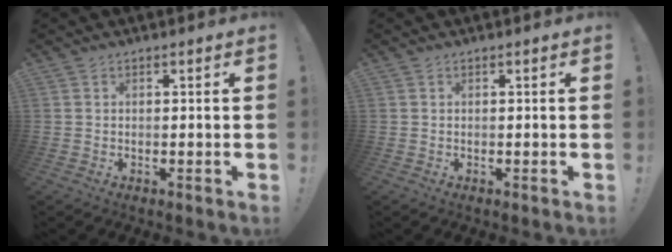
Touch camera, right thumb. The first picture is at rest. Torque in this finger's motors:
{"motor_torque": [-0.10, -0.01, 0.00, 0.00, 0.00]}